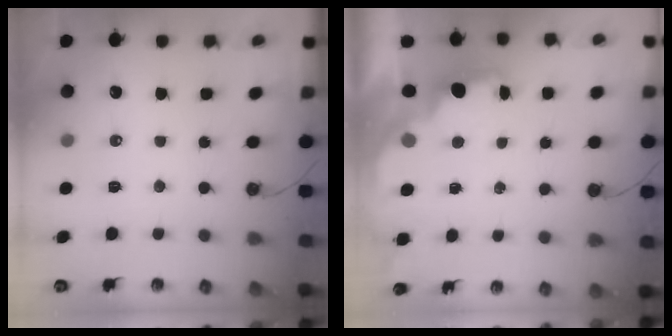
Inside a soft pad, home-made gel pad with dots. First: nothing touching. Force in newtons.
{"total": 2.7, "press": 2.6, "slide": 0.6}